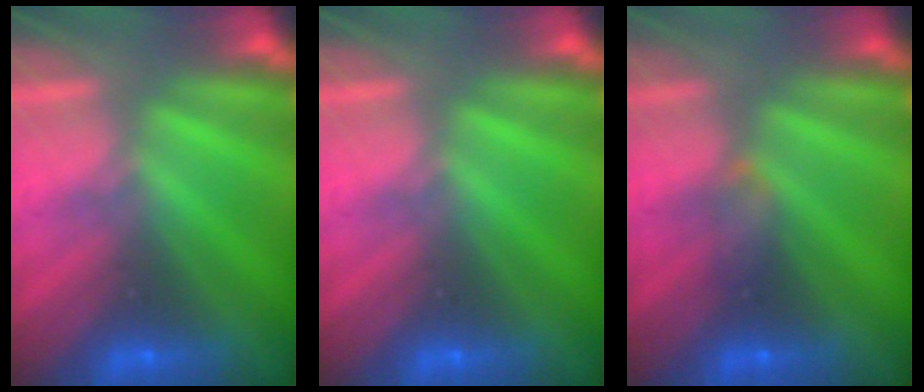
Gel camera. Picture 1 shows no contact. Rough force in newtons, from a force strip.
{"total": 0.0}
{"total": 2.2}